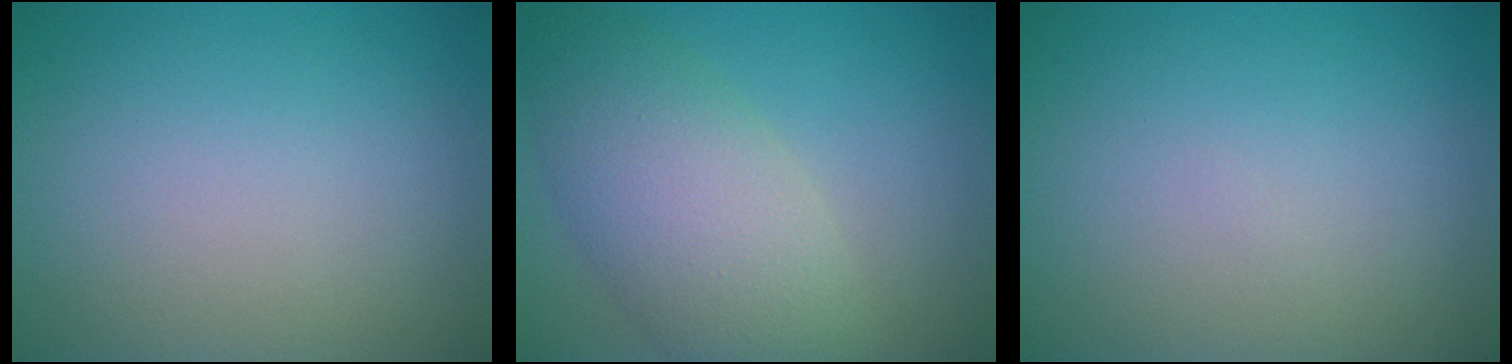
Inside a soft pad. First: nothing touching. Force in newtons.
{"total": 7.0, "press": 7.0, "slide": 0.4}
{"total": 0.0}